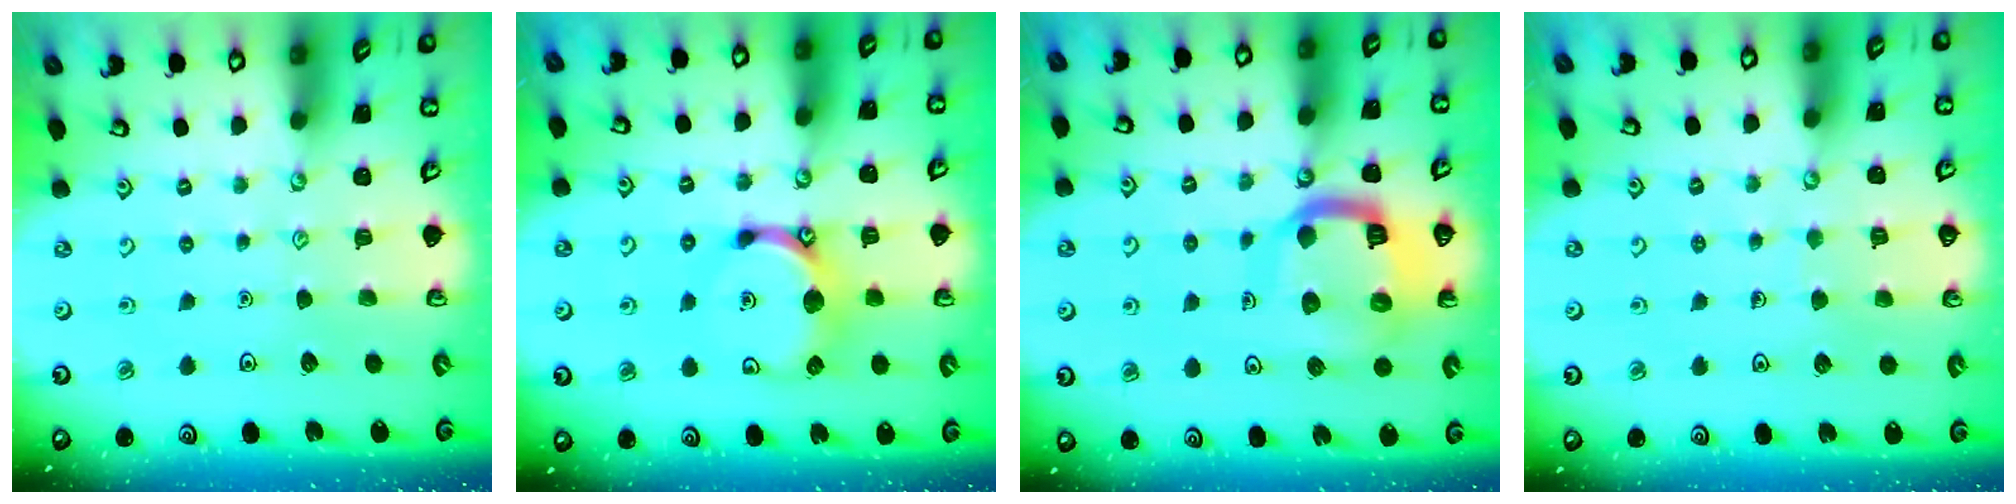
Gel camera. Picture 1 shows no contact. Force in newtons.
{"total": 11.0, "press": 11.0, "slide": 0.5}
{"total": 14.1, "press": 14.0, "slide": 1.6}
{"total": 4.5, "press": 4.5, "slide": 0.2}